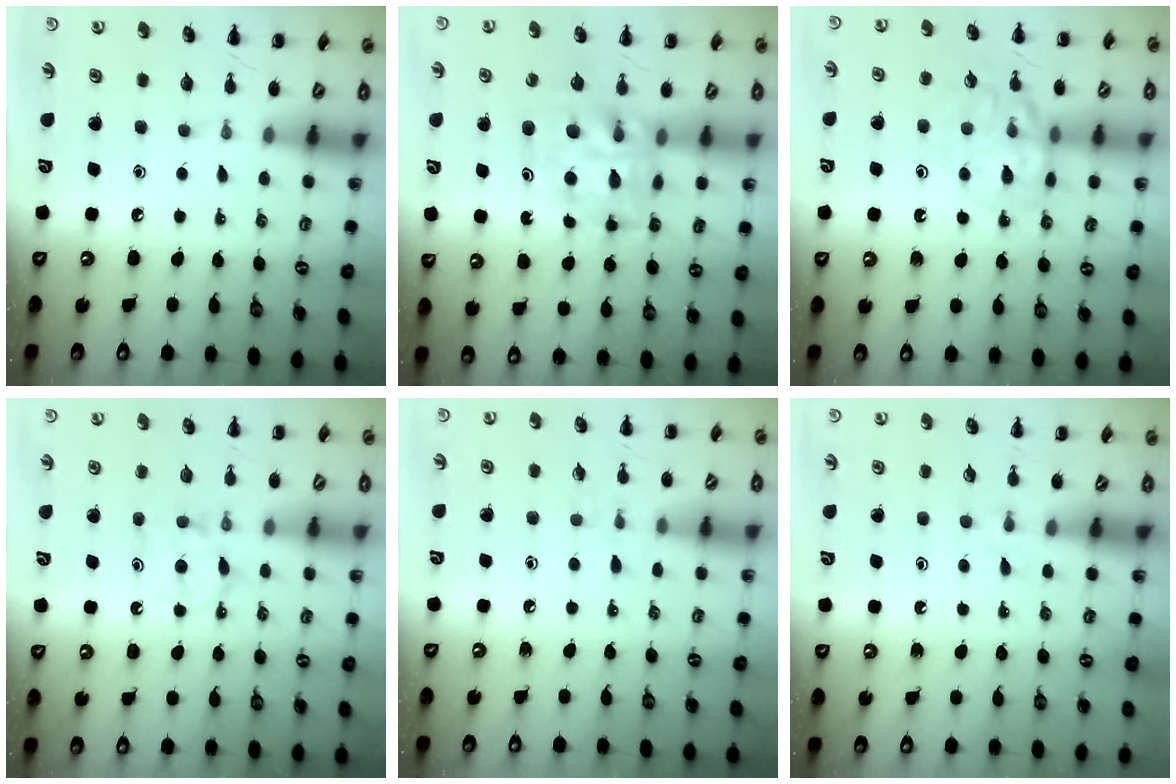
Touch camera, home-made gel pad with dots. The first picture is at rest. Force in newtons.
{"total": 10.1, "press": 9.6, "slide": 3.0}
{"total": 12.3, "press": 12.2, "slide": 1.3}
{"total": 5.6, "press": 5.3, "slide": 1.6}
{"total": 4.3, "press": 3.8, "slide": 2.0}
{"total": 2.1, "press": 1.8, "slide": 0.9}